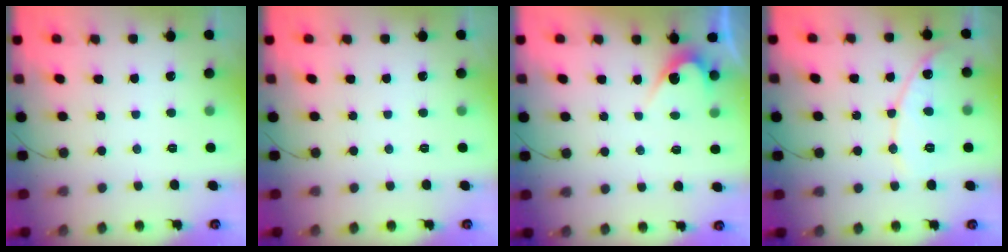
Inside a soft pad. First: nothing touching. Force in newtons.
{"total": 0.0}
{"total": 3.0, "press": 3.0, "slide": 0.3}
{"total": 10.4, "press": 10.4, "slide": 0.9}